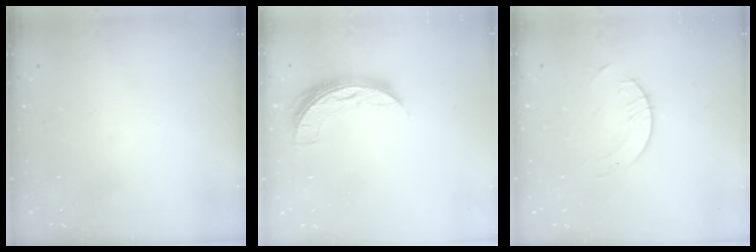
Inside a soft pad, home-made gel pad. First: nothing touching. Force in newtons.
{"total": 7.7, "press": 7.7, "slide": 0.4}
{"total": 1.7, "press": 1.7, "slide": 0.2}